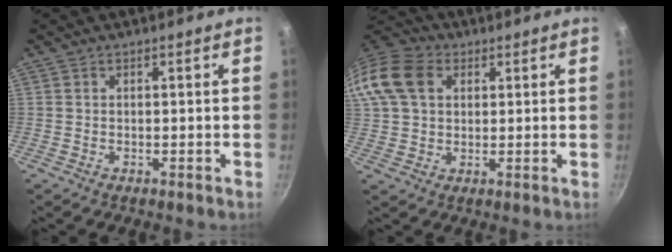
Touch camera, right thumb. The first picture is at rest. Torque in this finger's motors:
{"motor_torque": [-0.63, 1.19, 0.56, -0.43, 0.17]}